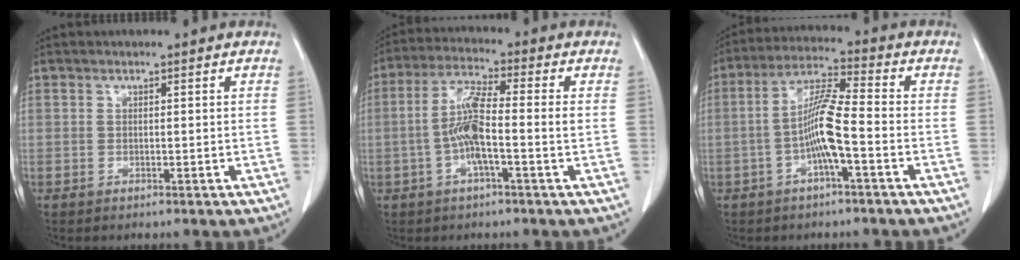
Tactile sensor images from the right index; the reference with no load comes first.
{"total": 7.7, "force": [-1.2, 0.5, 7.6], "torque": [-0.152, 0.011, -0.030]}
{"total": 8.1, "force": [-2.2, 0.4, 7.8], "torque": [-0.155, 0.013, -0.045]}